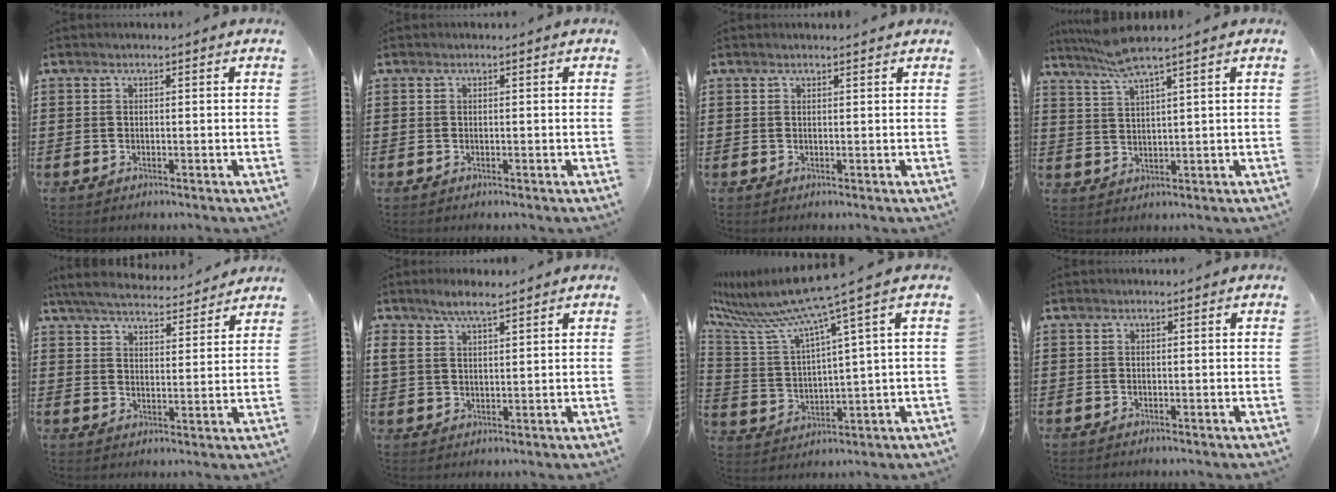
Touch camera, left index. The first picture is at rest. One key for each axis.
{"total": 0.0}
{"total": 0.6, "fx": 0.6, "fy": 0.0, "fz": 0.1, "tx": -0.004, "ty": -0.001, "tz": 0.013}
{"total": 5.5, "fx": 4.2, "fy": -0.2, "fz": 3.5, "tx": -0.079, "ty": -0.010, "tz": 0.076}
{"total": 5.4, "fx": 5.3, "fy": 0.4, "fz": 1.1, "tx": -0.045, "ty": -0.027, "tz": 0.092}
{"total": 4.5, "fx": 3.3, "fy": 1.5, "fz": 2.6, "tx": -0.059, "ty": 0.003, "tz": 0.060}
{"total": 9.9, "fx": 7.6, "fy": -0.8, "fz": 6.3, "tx": -0.160, "ty": -0.056, "tz": 0.121}
{"total": 0.0}